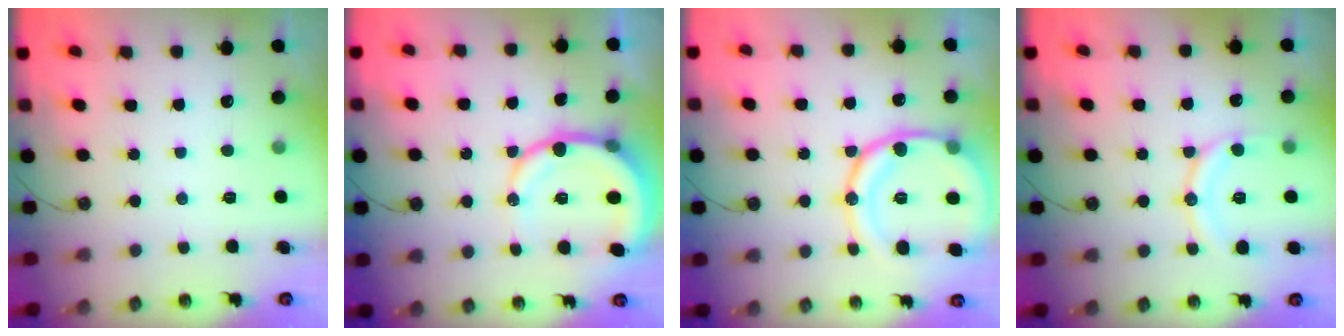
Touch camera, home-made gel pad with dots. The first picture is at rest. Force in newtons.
{"total": 13.1, "press": 12.9, "slide": 2.6}
{"total": 18.5, "press": 18.4, "slide": 2.1}
{"total": 12.2, "press": 12.2, "slide": 1.2}